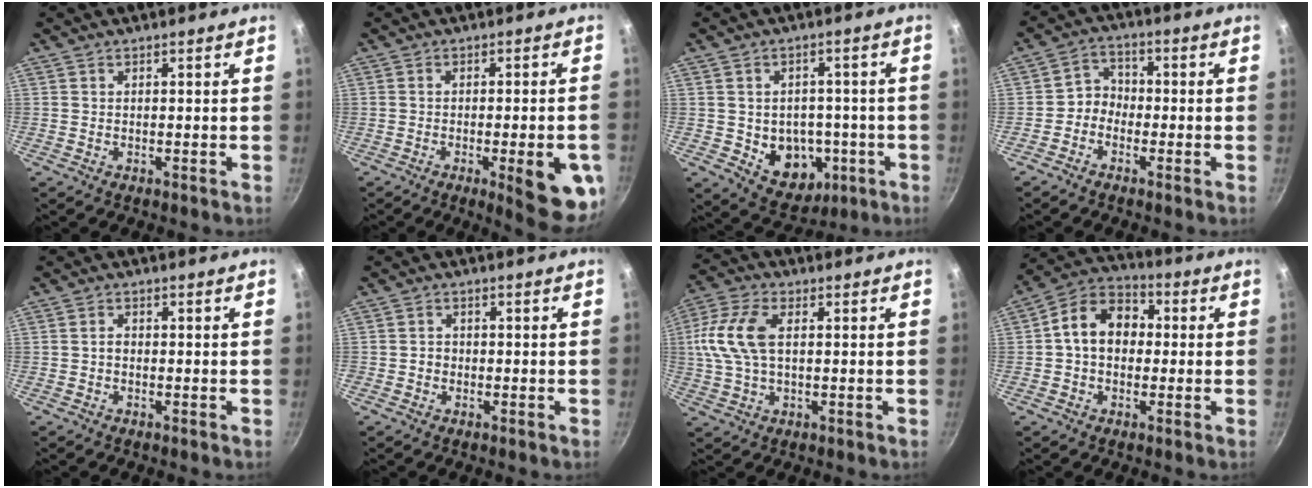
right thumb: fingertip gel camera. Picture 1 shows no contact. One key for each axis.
{"total": 12.5, "fx": -4.0, "fy": 3.2, "fz": 11.4, "tx": -0.119, "ty": 0.009, "tz": -0.046}
{"total": 11.0, "fx": -2.2, "fy": 8.9, "fz": 6.2, "tx": -0.047, "ty": 0.008, "tz": -0.011}
{"total": 4.0, "fx": -1.7, "fy": 3.3, "fz": 1.4, "tx": -0.002, "ty": 0.027, "tz": -0.043}
{"total": 1.3, "fx": -0.3, "fy": 1.0, "fz": 0.9, "tx": -0.013, "ty": 0.009, "tz": -0.007}
{"total": 1.7, "fx": -0.6, "fy": 1.5, "fz": 0.5, "tx": 0.000, "ty": 0.006, "tz": -0.011}
{"total": 11.7, "fx": 1.6, "fy": 6.5, "fz": 9.6, "tx": -0.200, "ty": 0.019, "tz": 0.020}
{"total": 11.0, "fx": 0.5, "fy": 8.4, "fz": 7.1, "tx": -0.081, "ty": 0.032, "tz": -0.013}